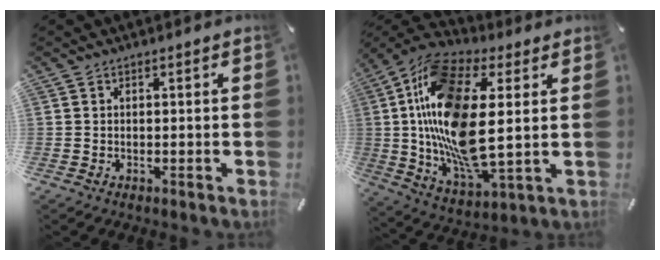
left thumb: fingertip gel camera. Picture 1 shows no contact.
{"total": 21.4, "force": [3.7, 9.3, 18.9], "torque": [-0.410, -0.017, 0.059]}